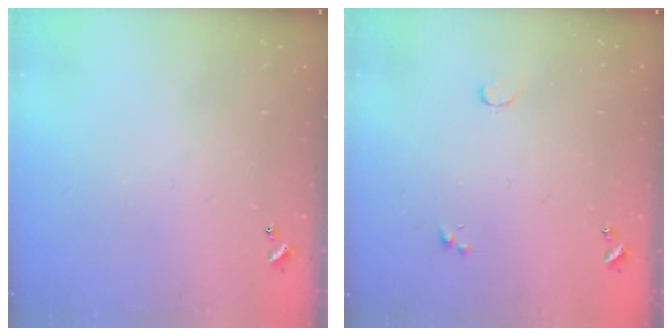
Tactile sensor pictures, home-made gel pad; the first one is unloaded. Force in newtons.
{"total": 0.5, "press": 0.4, "slide": 0.3}